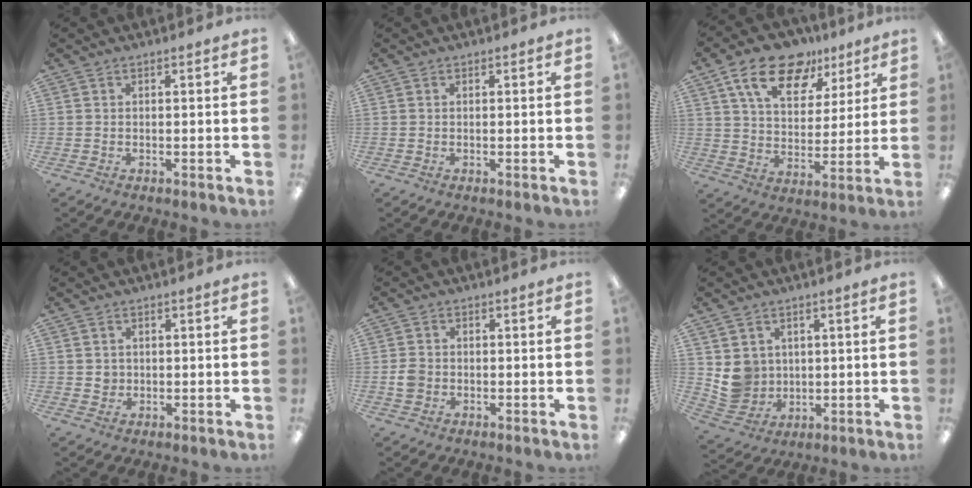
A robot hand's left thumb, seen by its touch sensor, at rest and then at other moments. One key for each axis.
{"total": 0.0}
{"total": 16.0, "fx": 10.4, "fy": 8.9, "fz": 8.3, "tx": -0.142, "ty": -0.046, "tz": 0.186}
{"total": 2.0, "fx": 0.5, "fy": 1.9, "fz": 0.3, "tx": -0.002, "ty": 0.002, "tz": 0.006}
{"total": 3.1, "fx": -0.6, "fy": 2.8, "fz": 1.4, "tx": -0.015, "ty": 0.003, "tz": -0.012}
{"total": 7.3, "fx": 2.1, "fy": 6.9, "fz": 1.1, "tx": -0.022, "ty": -0.006, "tz": 0.051}